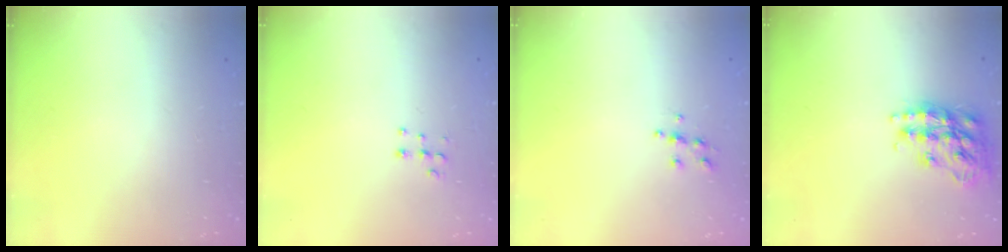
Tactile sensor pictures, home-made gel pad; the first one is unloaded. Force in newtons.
{"total": 5.2, "press": 5.2, "slide": 0.2}
{"total": 5.3, "press": 5.2, "slide": 0.5}
{"total": 18.4, "press": 18.4, "slide": 1.2}